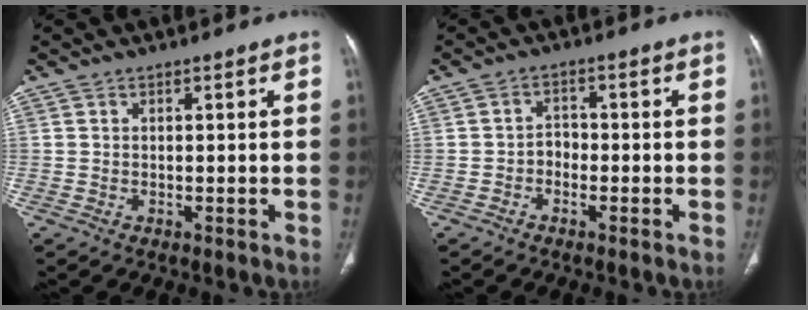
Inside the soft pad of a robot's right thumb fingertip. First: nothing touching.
{"total": 2.5, "force": [-1.2, 1.8, 1.2], "torque": [-0.004, 0.014, -0.027]}